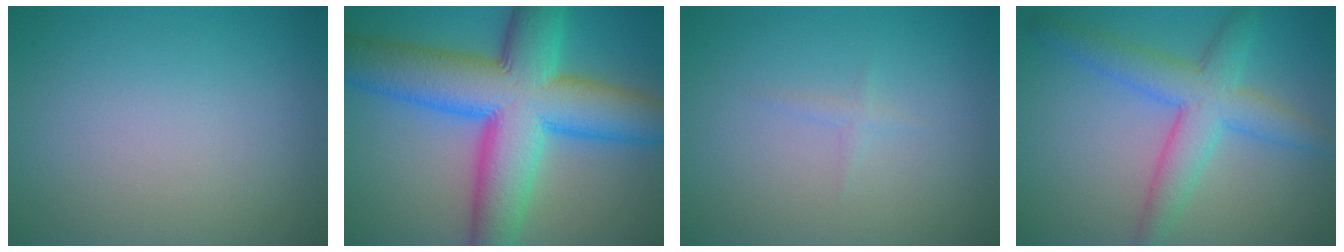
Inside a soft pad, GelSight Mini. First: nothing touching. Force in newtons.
{"total": 14.2, "press": 14.2, "slide": 0.2}
{"total": 0.7, "press": 0.7, "slide": 0.1}
{"total": 5.5, "press": 5.5, "slide": 0.1}